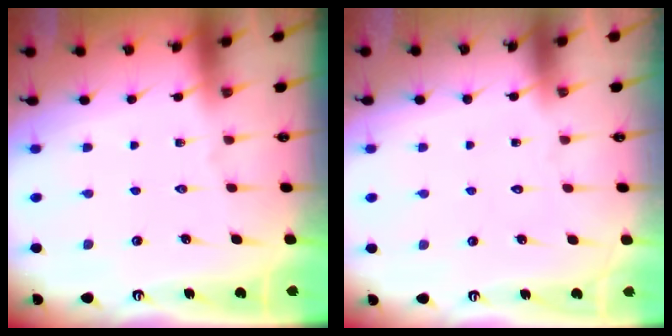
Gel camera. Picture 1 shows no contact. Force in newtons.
{"total": 1.6, "press": 1.6, "slide": 0.0}